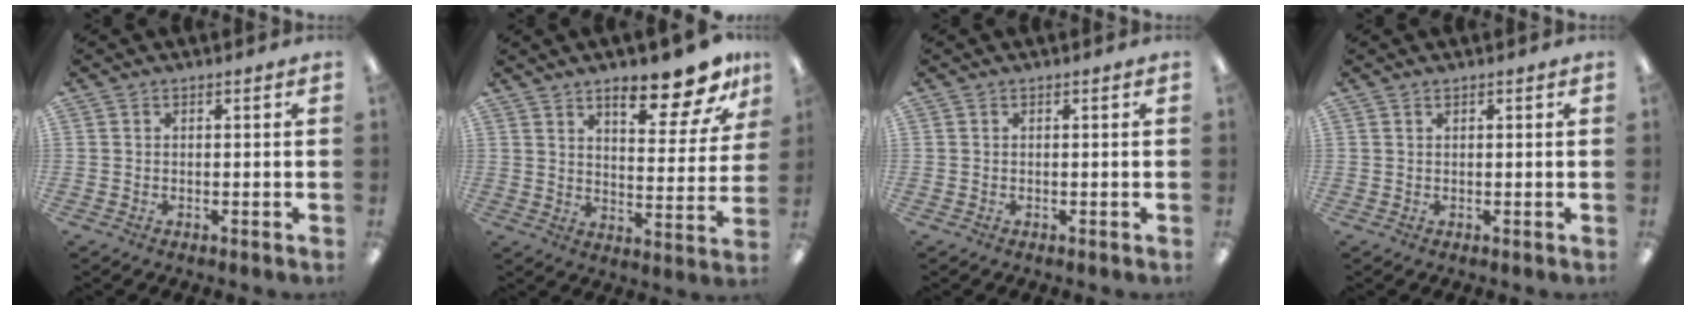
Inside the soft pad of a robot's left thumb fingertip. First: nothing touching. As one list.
[{"total": 15.5, "force": [11.2, 4.5, 9.7], "torque": [-0.128, -0.069, 0.180]}, {"total": 0.0}, {"total": 0.5, "force": [0.4, 0.2, 0.3], "torque": [-0.006, 0.002, 0.007]}]